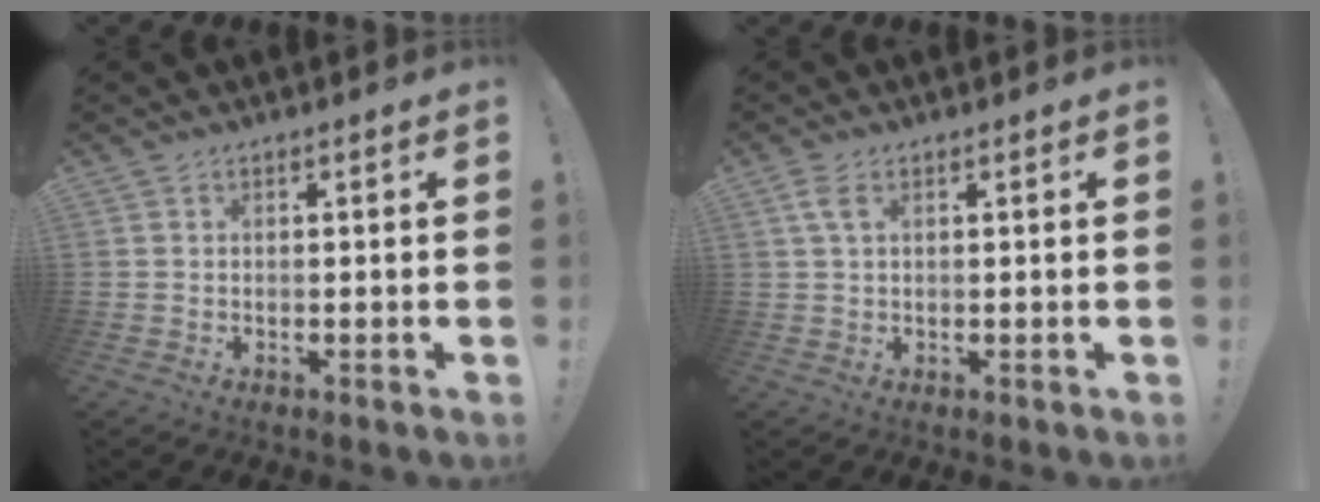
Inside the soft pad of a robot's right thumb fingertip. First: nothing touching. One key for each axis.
{"total": 3.3, "fx": 1.2, "fy": 1.5, "fz": 2.7, "tx": -0.061, "ty": 0.007, "tz": 0.023}